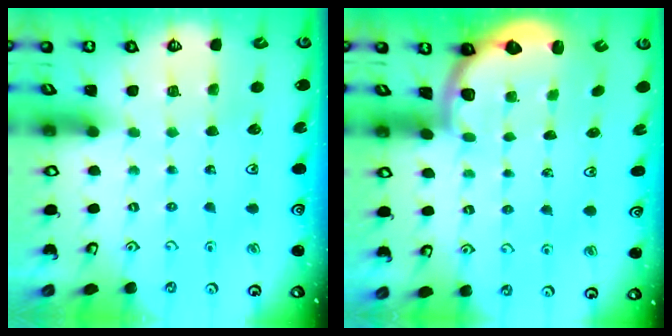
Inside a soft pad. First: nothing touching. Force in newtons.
{"total": 2.2, "press": 2.1, "slide": 0.8}